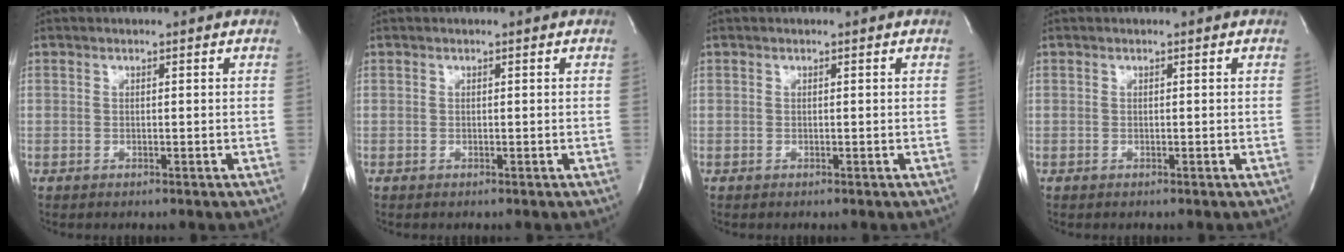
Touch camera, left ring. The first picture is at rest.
{"total": 0.0}
{"total": 0.0}
{"total": 0.0}